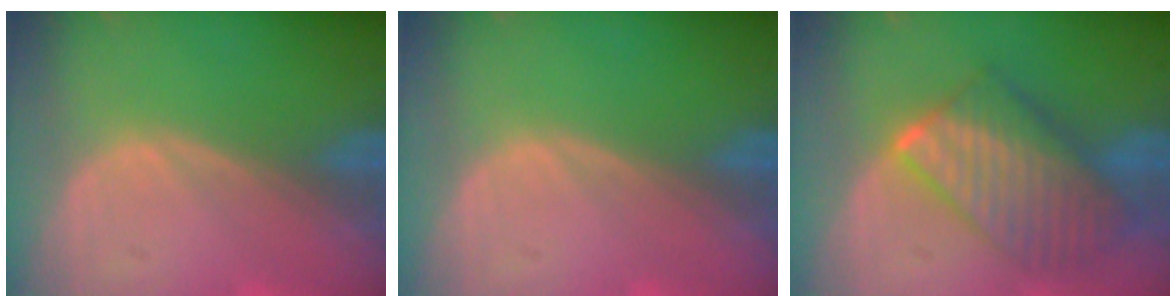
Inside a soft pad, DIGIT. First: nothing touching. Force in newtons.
{"total": 0.0}
{"total": 10.0, "press": 9.9, "slide": 0.8}